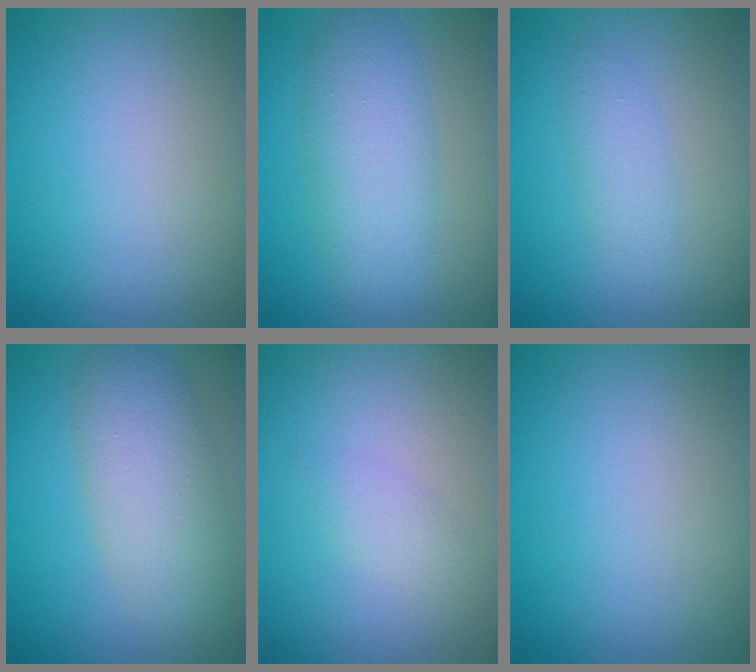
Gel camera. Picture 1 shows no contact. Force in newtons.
{"total": 4.8, "press": 4.8, "slide": 0.2}
{"total": 1.7, "press": 1.7, "slide": 0.0}
{"total": 5.6, "press": 5.6, "slide": 0.4}
{"total": 1.3, "press": 1.3, "slide": 0.1}
{"total": 0.0}